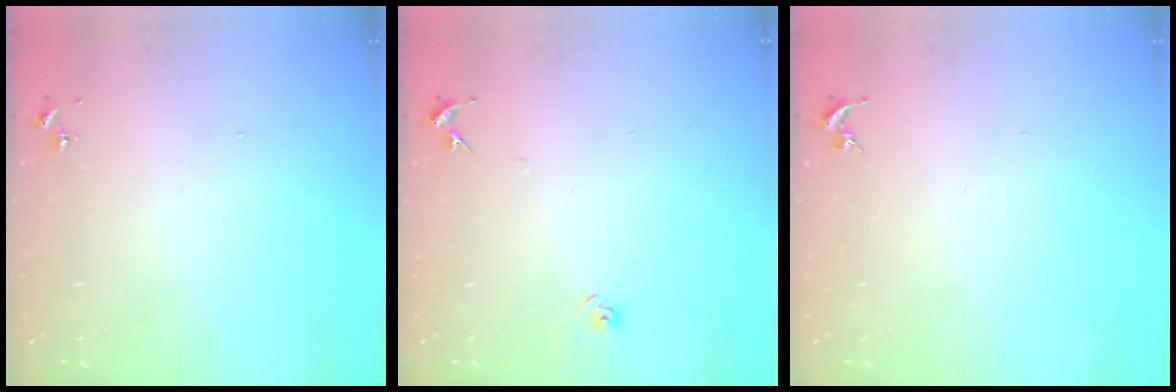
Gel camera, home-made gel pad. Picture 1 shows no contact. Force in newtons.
{"total": 5.0, "press": 5.0, "slide": 0.7}
{"total": 0.0}